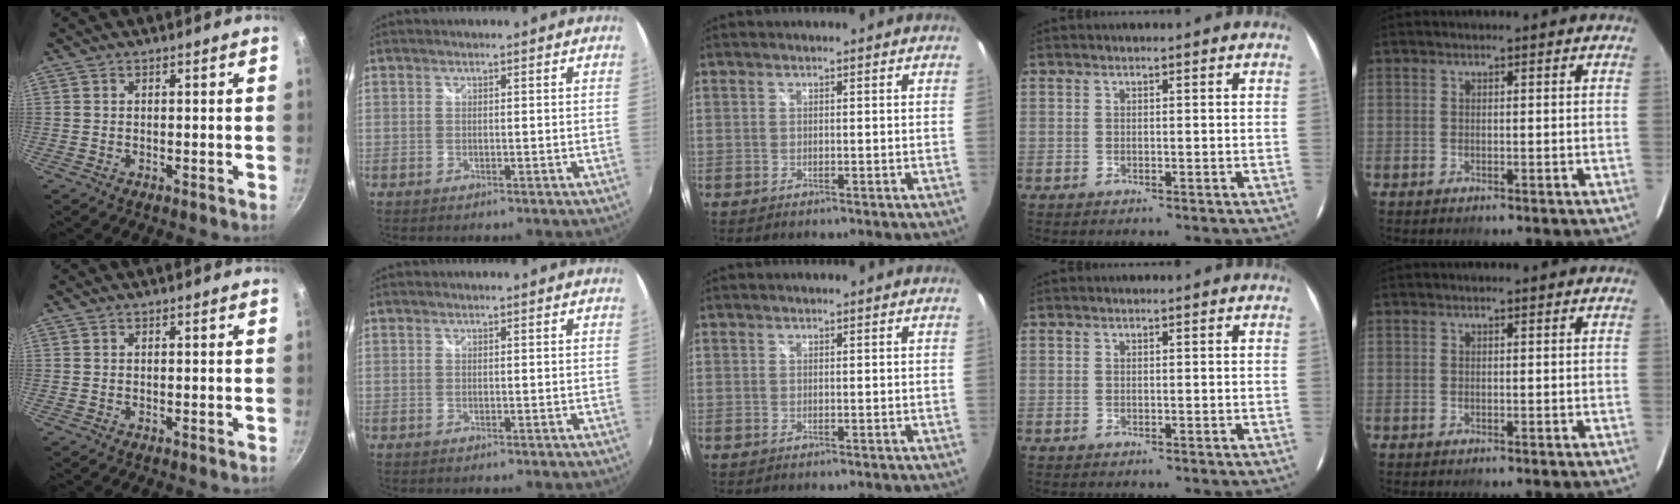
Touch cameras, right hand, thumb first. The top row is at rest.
{}